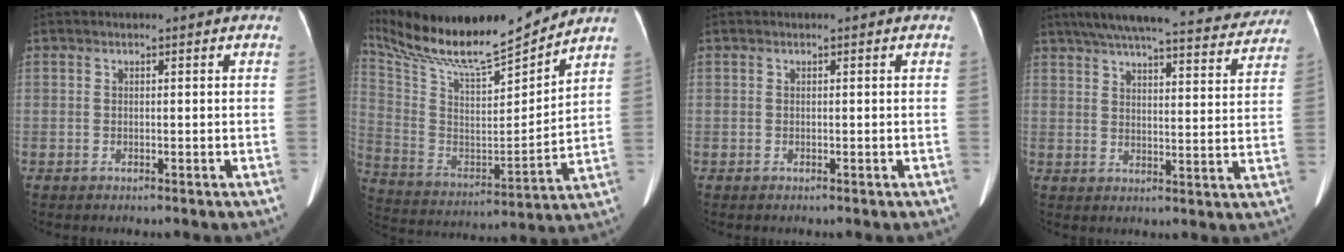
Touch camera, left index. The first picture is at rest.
{"total": 21.7, "force": [19.1, 1.8, 10.0], "torque": [-0.196, -0.004, 0.329]}
{"total": 0.0}
{"total": 24.5, "force": [21.4, 3.9, 11.1], "torque": [-0.169, 0.000, 0.268]}